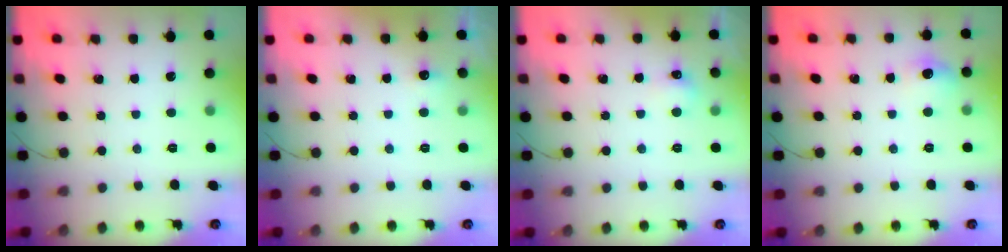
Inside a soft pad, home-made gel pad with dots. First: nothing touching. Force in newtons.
{"total": 9.3, "press": 3.6, "slide": 8.6}
{"total": 5.1, "press": 5.0, "slide": 1.3}
{"total": 6.9, "press": 6.8, "slide": 1.3}